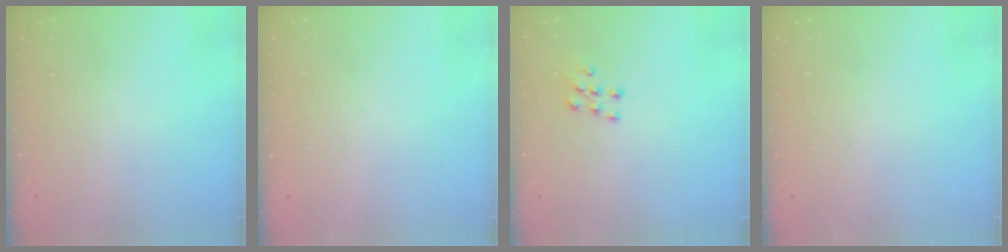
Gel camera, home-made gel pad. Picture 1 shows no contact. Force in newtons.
{"total": 0.0}
{"total": 7.0, "press": 7.0, "slide": 0.7}
{"total": 0.0}